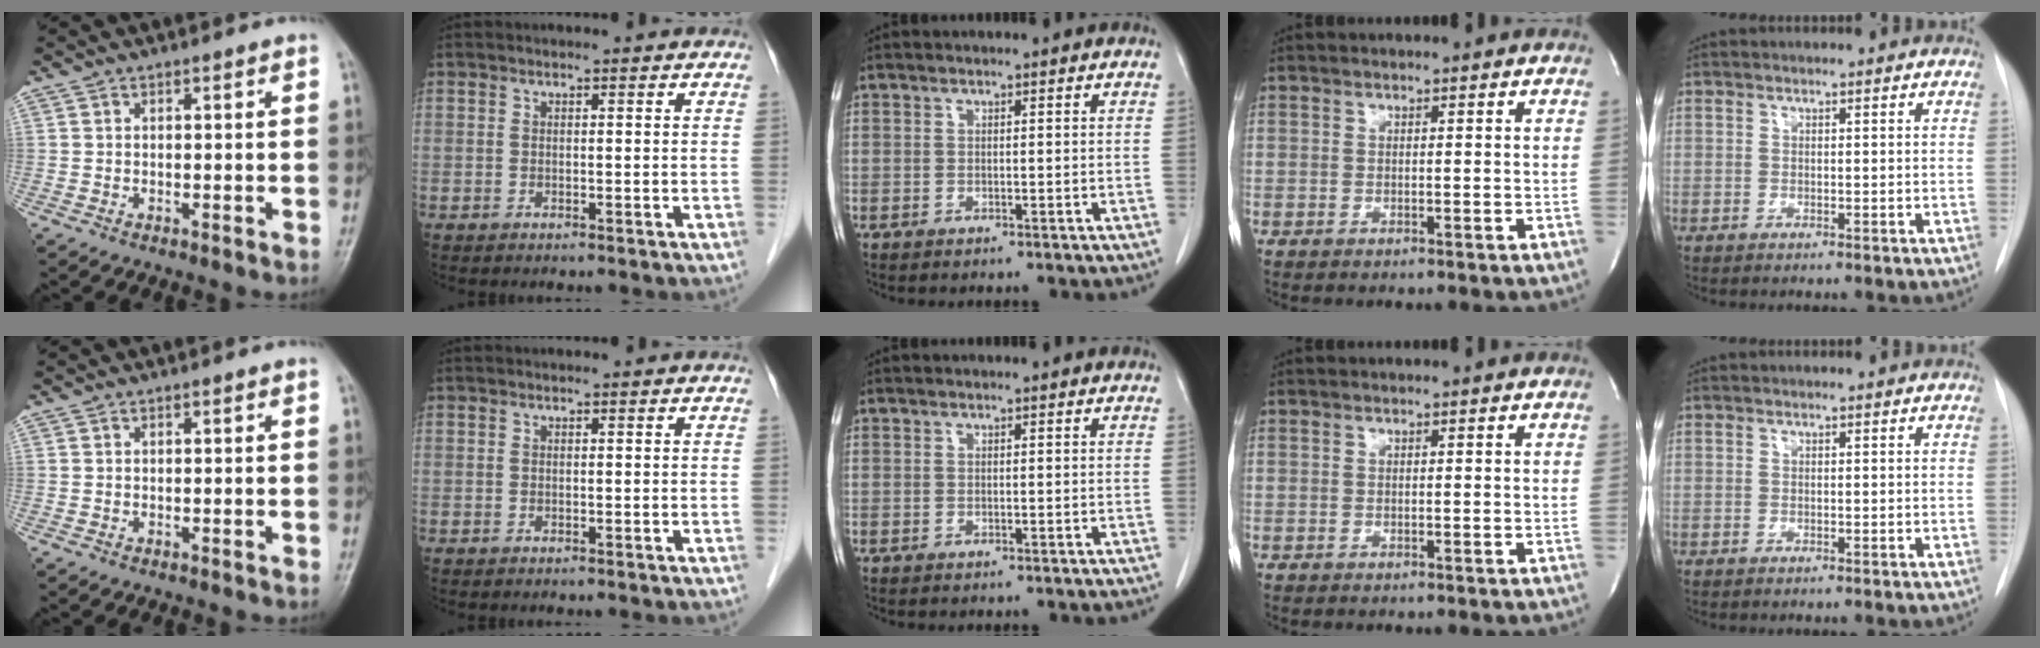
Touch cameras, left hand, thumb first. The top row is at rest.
{}